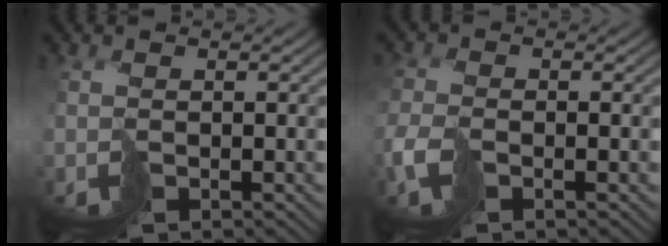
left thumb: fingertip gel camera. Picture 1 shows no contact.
{"total": 3.5, "force": [-1.5, 2.0, 2.4], "torque": [-0.064, -0.011, -0.035]}